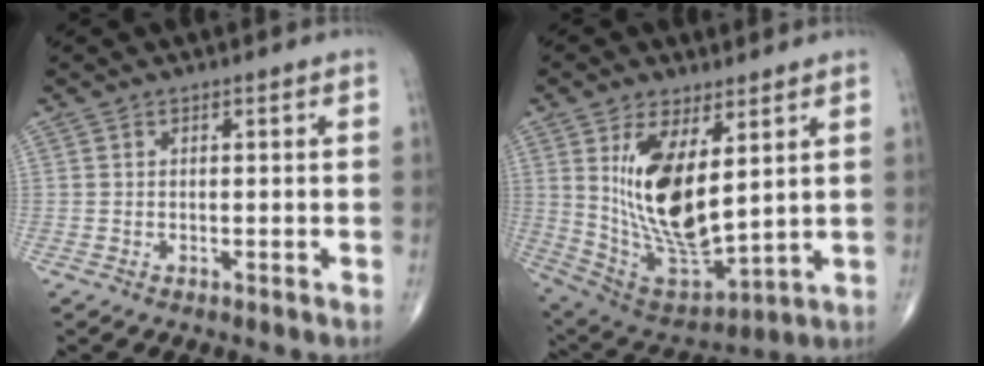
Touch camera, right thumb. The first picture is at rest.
{"total": 17.6, "force": [4.5, 7.9, 15.1], "torque": [-0.261, -0.032, 0.107]}